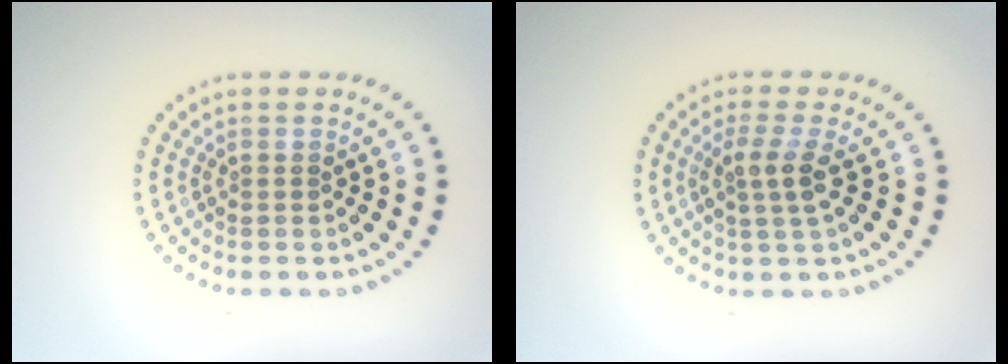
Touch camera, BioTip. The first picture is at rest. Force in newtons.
{"total": 2.5, "press": 2.1, "slide": 1.4}